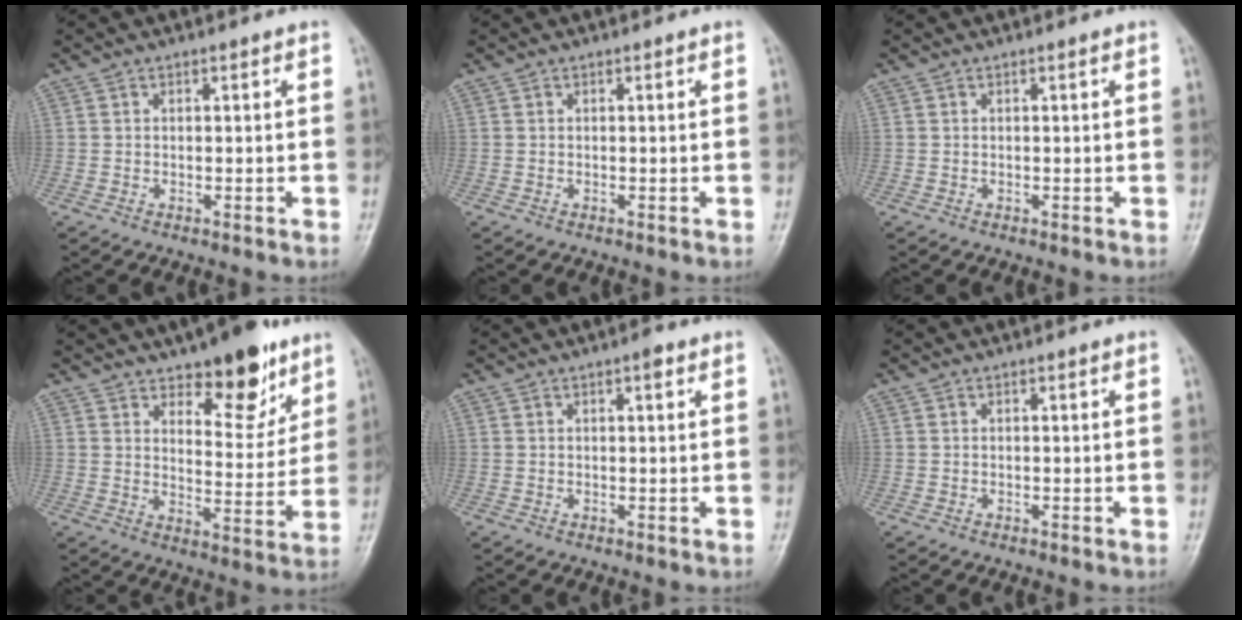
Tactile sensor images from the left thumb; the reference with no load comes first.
{"total": 0.0}
{"total": 0.0}
{"total": 12.3, "force": [8.3, 5.3, 7.3], "torque": [-0.064, -0.056, 0.126]}
{"total": 1.5, "force": [0.8, 0.5, 1.2], "torque": [-0.015, 0.001, 0.008]}
{"total": 0.0}